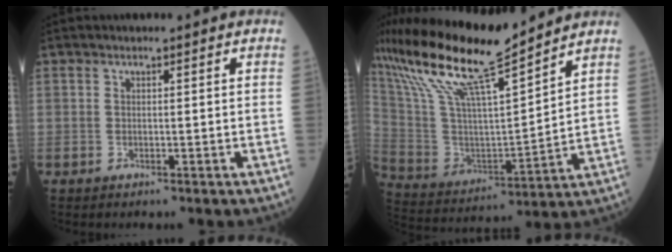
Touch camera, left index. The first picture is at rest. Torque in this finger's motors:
{"motor_torque": [1.06, -1.07, 0.61, 0.21]}